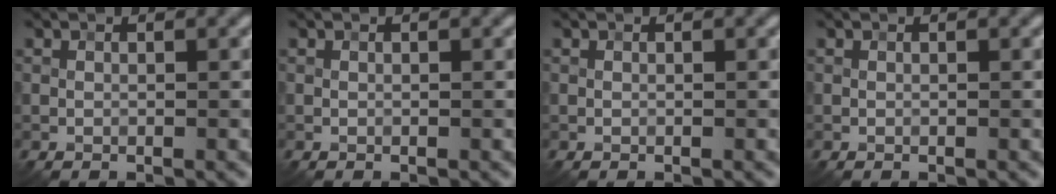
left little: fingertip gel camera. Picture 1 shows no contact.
{"total": 0.0}
{"total": 0.0}
{"total": 0.0}